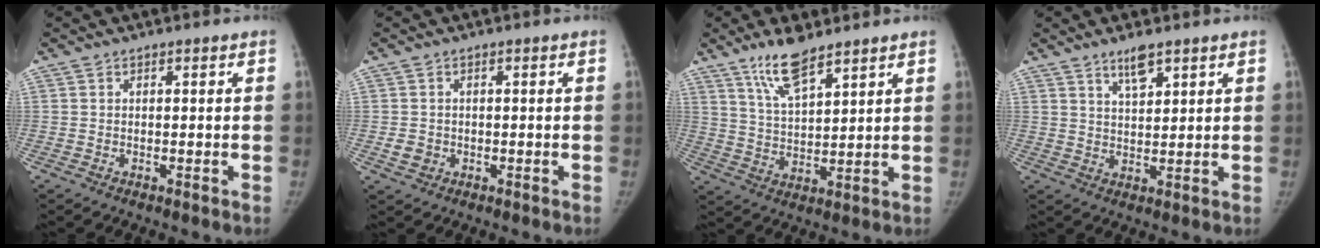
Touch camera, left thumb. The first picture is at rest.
{"total": 2.4, "force": [-0.5, 2.2, 1.0], "torque": [-0.009, 0.002, -0.002]}
{"total": 8.7, "force": [6.5, 2.4, 5.4], "torque": [-0.092, -0.039, 0.129]}
{"total": 4.6, "force": [3.2, 1.4, 2.9], "torque": [-0.042, -0.022, 0.060]}